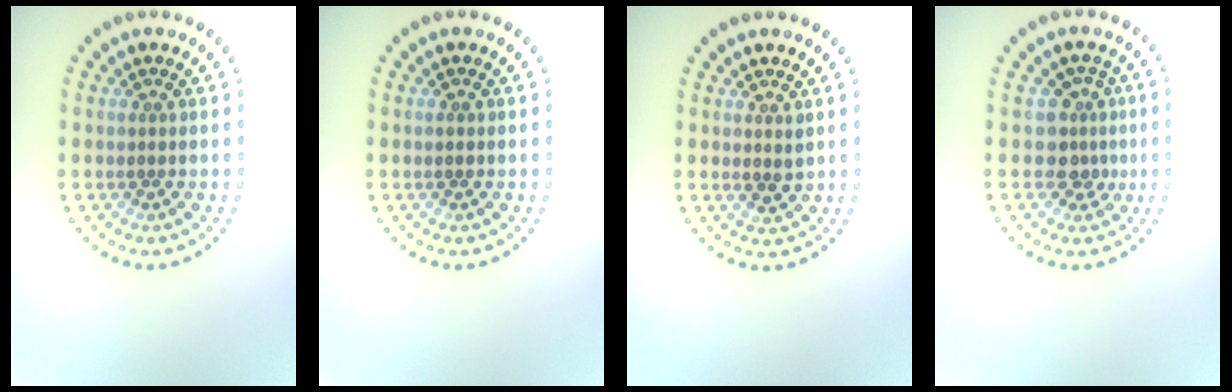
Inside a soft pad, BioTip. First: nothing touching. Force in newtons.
{"total": 0.6, "press": 0.6, "slide": 0.1}
{"total": 1.1, "press": 1.0, "slide": 0.3}
{"total": 2.6, "press": 2.0, "slide": 1.7}